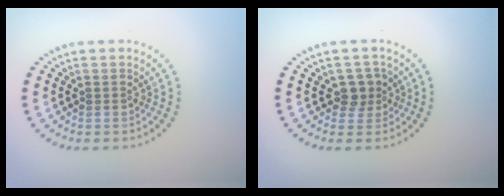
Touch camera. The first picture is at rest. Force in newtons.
{"total": 2.2, "press": 1.9, "slide": 1.0}